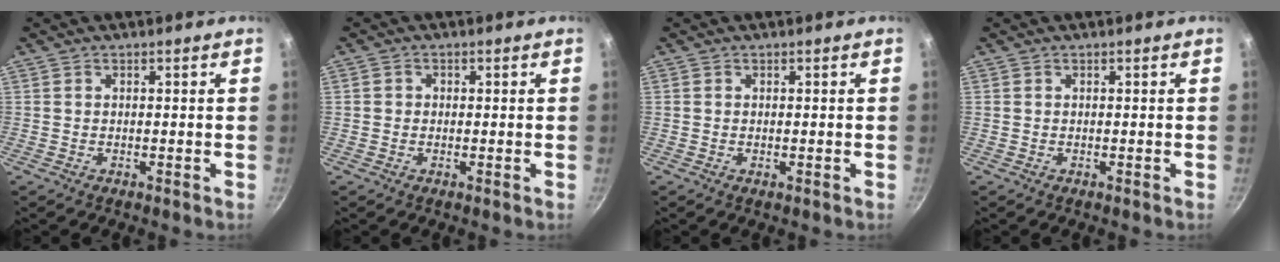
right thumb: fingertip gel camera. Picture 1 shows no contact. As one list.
[{"total": 1.4, "force": [-0.1, 1.3, 0.4], "torque": [-0.003, 0.002, -0.006]}, {"total": 0.0}, {"total": 0.0}]